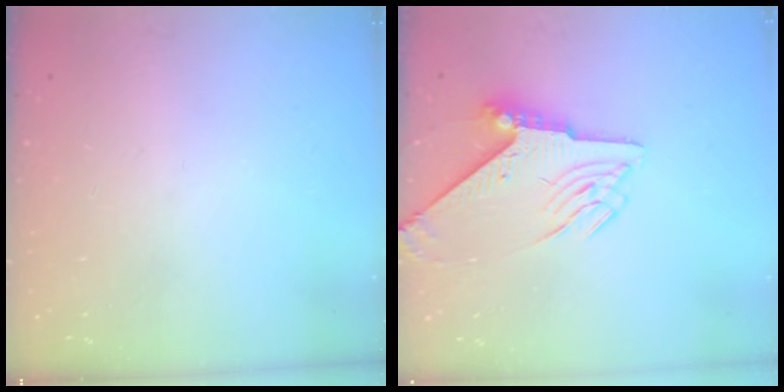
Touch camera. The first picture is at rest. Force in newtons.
{"total": 8.8, "press": 8.7, "slide": 1.1}